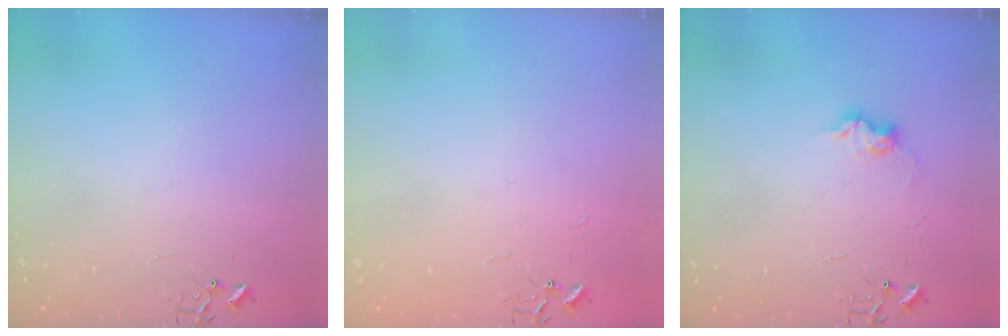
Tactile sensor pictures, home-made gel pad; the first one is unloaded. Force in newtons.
{"total": 1.8, "press": 1.8, "slide": 0.2}
{"total": 7.4, "press": 7.4, "slide": 0.4}